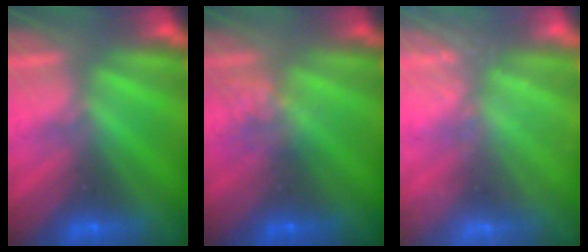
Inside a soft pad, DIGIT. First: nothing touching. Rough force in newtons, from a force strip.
{"total": 2.0}
{"total": 2.5}